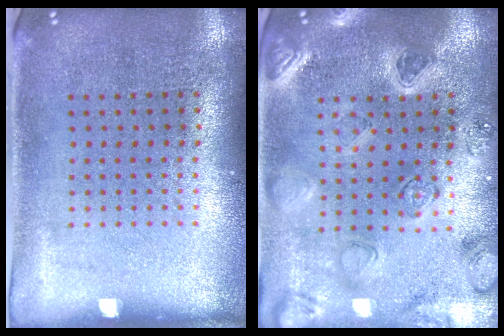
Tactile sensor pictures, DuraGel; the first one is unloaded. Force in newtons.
{"total": 2.2, "press": 2.2, "slide": 0.4}